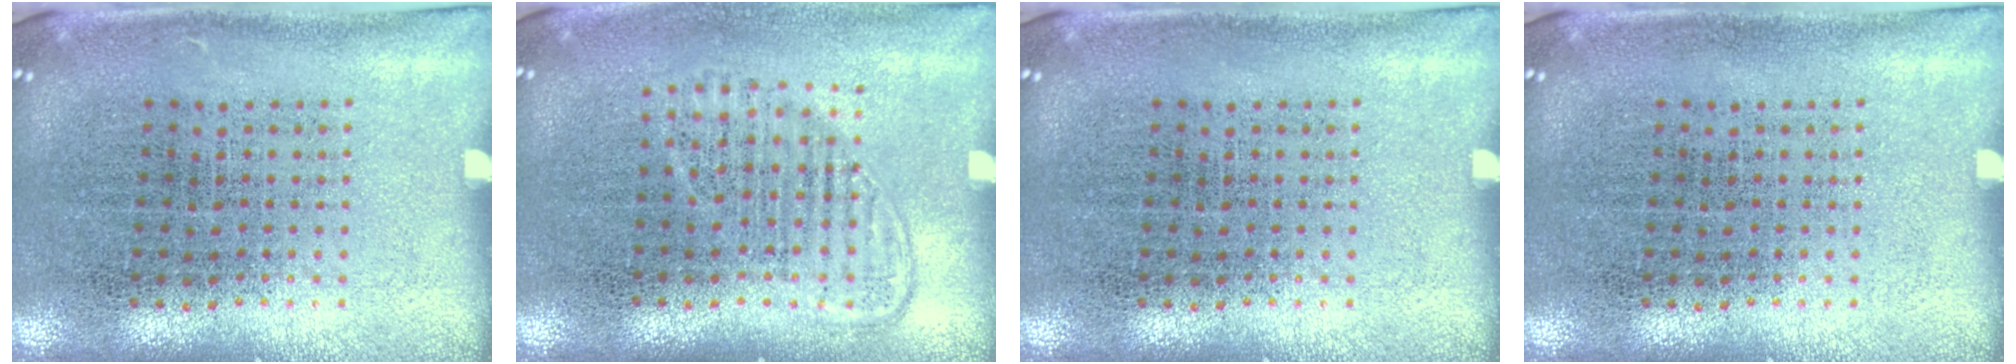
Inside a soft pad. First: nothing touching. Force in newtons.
{"total": 1.4, "press": 1.2, "slide": 0.7}
{"total": 0.0}
{"total": 0.0}